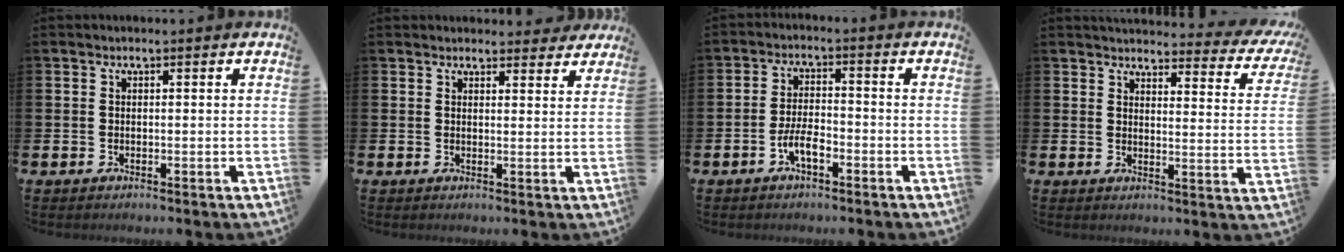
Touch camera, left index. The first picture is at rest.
{"total": 2.7, "force": [2.6, 0.7, 0.0], "torque": [0.017, -0.019, 0.042]}
{"total": 3.8, "force": [-1.9, 1.3, 3.0], "torque": [-0.061, 0.007, -0.035]}
{"total": 3.4, "force": [3.1, 1.2, 0.9], "torque": [-0.016, -0.028, 0.045]}